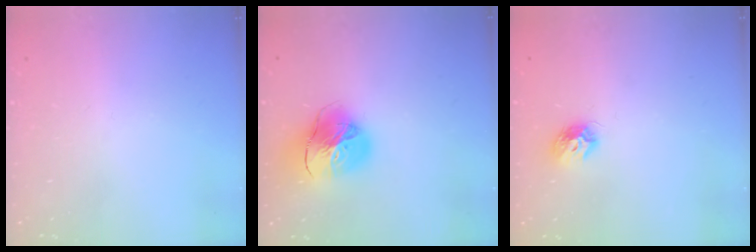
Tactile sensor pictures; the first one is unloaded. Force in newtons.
{"total": 17.8, "press": 17.7, "slide": 2.1}
{"total": 8.0, "press": 8.0, "slide": 0.5}